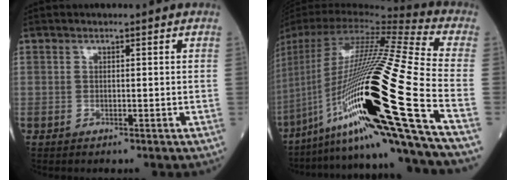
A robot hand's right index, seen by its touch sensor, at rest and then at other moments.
{"total": 34.5, "force": [-12.2, 0.9, 32.2], "torque": [-0.578, -0.034, -0.218]}